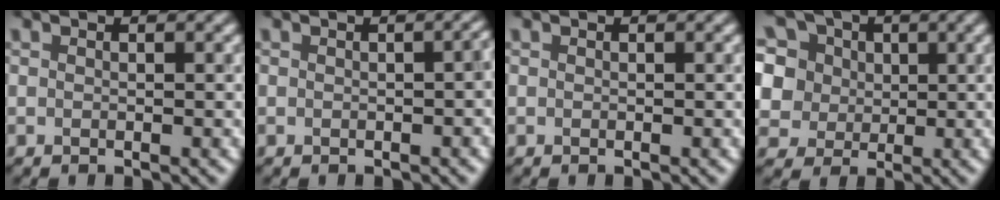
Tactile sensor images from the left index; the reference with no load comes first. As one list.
[{"total": 1.1, "force": [-0.3, 0.4, 1.0], "torque": [-0.014, 0.000, 0.000]}, {"total": 0.0}, {"total": 13.0, "force": [5.6, 9.9, 6.3], "torque": [-0.142, 0.042, 0.079]}]